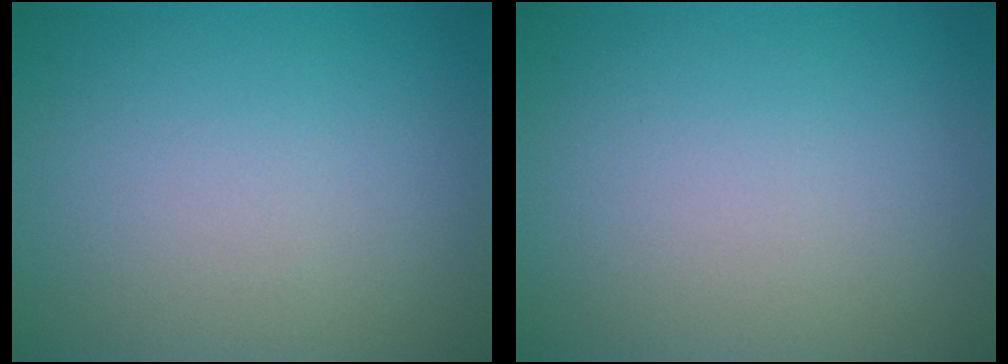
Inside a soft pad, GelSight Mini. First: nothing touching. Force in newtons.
{"total": 0.0}